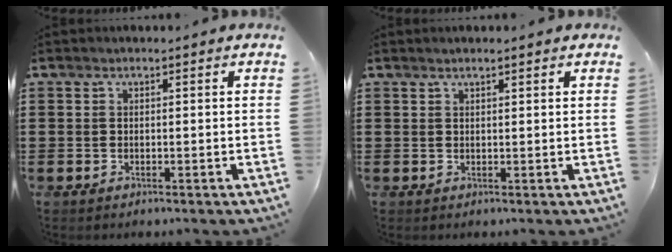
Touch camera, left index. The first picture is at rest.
{"total": 1.1, "force": [0.8, 0.1, 0.7], "torque": [-0.014, 0.001, 0.014]}